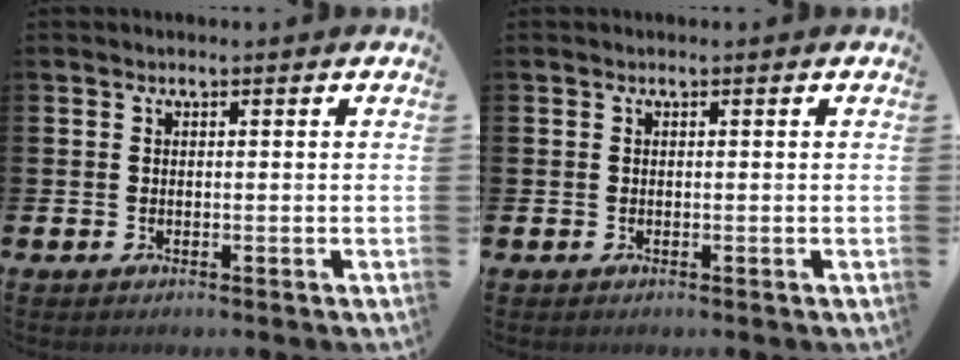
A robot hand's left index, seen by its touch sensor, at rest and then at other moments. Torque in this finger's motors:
{"motor_torque": [0.00, 0.00, 0.00, 0.01]}